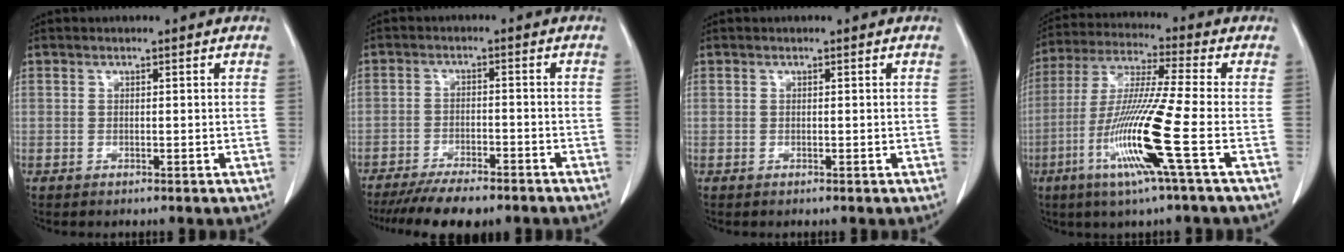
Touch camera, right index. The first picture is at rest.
{"total": 10.3, "force": [-8.4, 2.6, 5.2], "torque": [-0.074, -0.012, -0.129]}
{"total": 0.0}
{"total": 14.5, "force": [-5.0, -1.6, 13.5], "torque": [-0.275, -0.024, -0.103]}